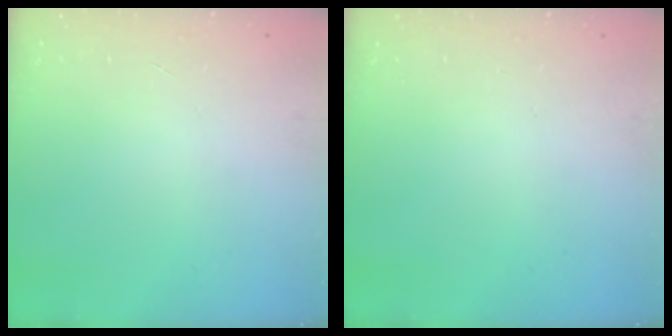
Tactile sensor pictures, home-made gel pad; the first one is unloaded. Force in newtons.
{"total": 0.0}